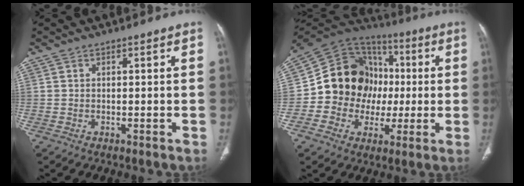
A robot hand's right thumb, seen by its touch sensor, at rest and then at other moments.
{"total": 19.3, "force": [-0.1, 16.5, 10.0], "torque": [-0.124, 0.039, 0.000]}